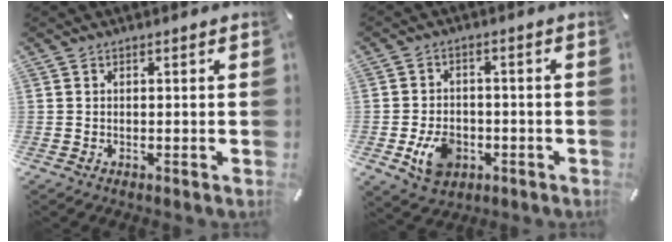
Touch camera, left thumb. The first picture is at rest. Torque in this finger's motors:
{"motor_torque": [-0.05, 1.06, 0.44, 0.44, 0.05]}